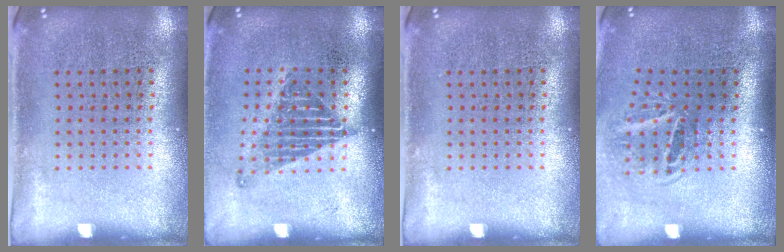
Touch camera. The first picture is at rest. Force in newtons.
{"total": 1.3, "press": 1.1, "slide": 0.7}
{"total": 0.0}
{"total": 1.8, "press": 1.2, "slide": 1.4}